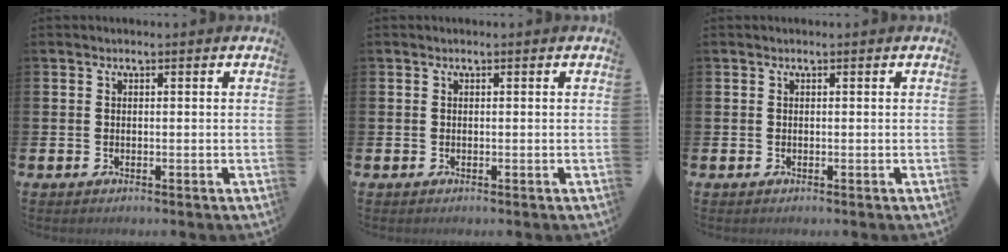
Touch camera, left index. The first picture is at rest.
{"total": 0.0}
{"total": 0.0}